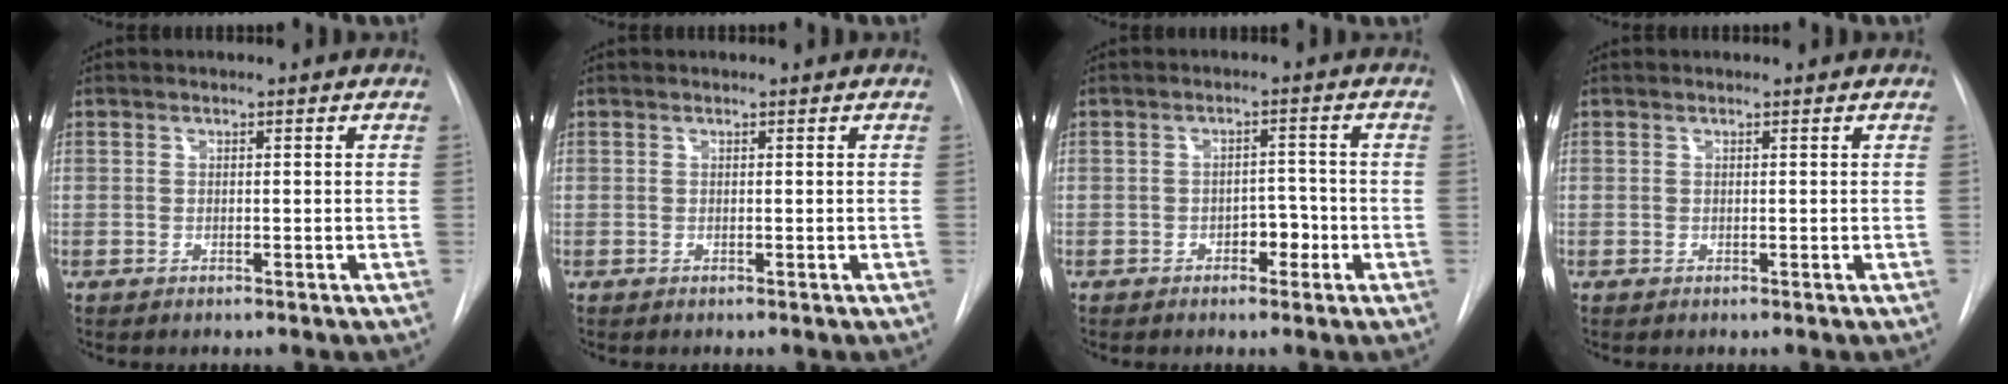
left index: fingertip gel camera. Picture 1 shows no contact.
{"total": 0.0}
{"total": 2.9, "force": [-1.4, 1.6, 1.9], "torque": [-0.019, 0.008, -0.020]}
{"total": 0.0}